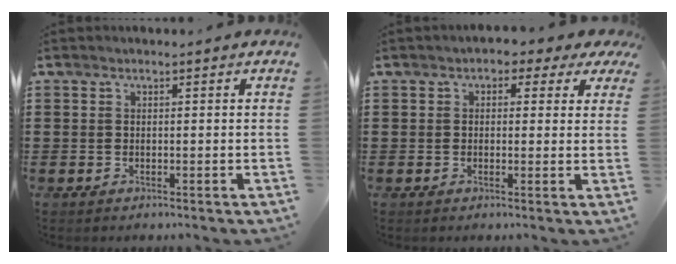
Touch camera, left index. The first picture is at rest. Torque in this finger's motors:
{"motor_torque": [2.14, 0.00, 0.49, 0.07]}